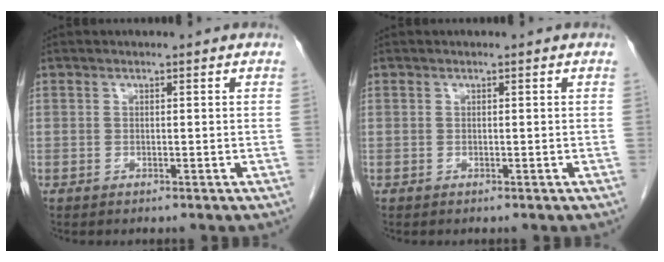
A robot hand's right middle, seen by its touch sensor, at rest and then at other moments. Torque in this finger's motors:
{"motor_torque": [-0.04, 0.06, 0.04, 0.01]}